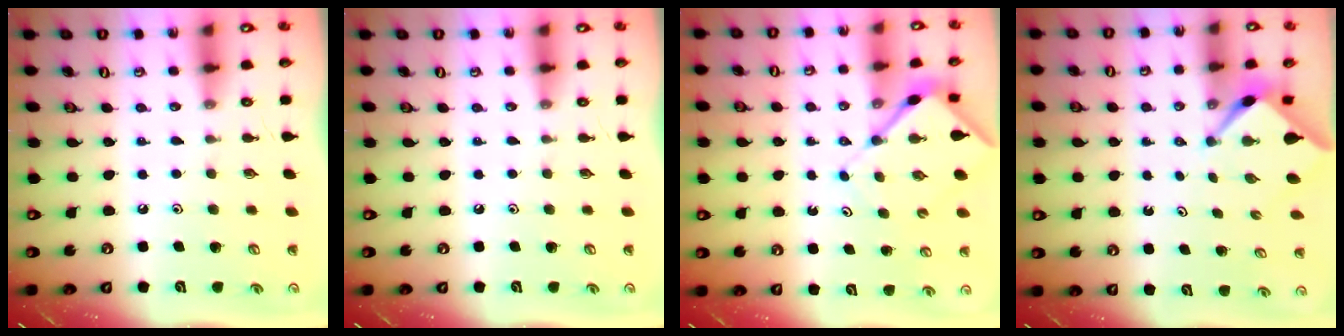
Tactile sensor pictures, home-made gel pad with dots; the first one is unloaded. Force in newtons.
{"total": 0.0}
{"total": 7.1, "press": 7.1, "slide": 0.6}
{"total": 2.5, "press": 2.4, "slide": 0.4}